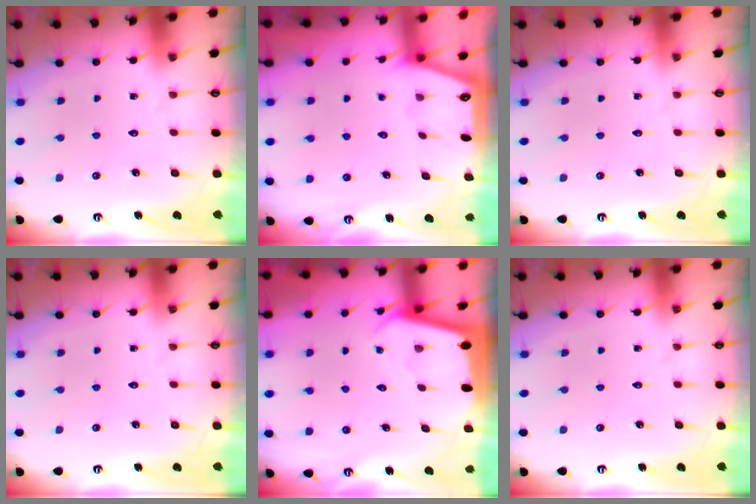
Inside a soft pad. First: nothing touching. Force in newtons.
{"total": 0.7, "press": 0.6, "slide": 0.2}
{"total": 0.0}
{"total": 0.0}
{"total": 2.2, "press": 2.2, "slide": 0.2}
{"total": 0.0}